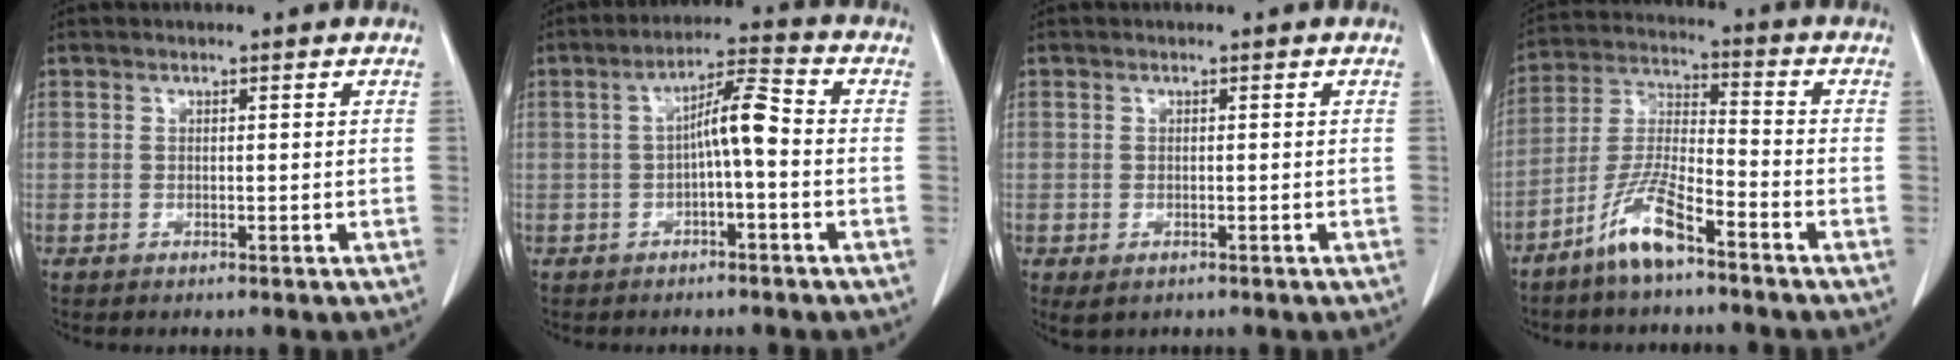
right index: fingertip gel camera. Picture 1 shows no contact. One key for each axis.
{"total": 6.0, "fx": -0.8, "fy": 0.9, "fz": 5.9, "tx": -0.101, "ty": 0.023, "tz": -0.015}
{"total": 2.0, "fx": -1.1, "fy": 1.1, "fz": 1.3, "tx": -0.025, "ty": -0.004, "tz": -0.008}
{"total": 9.2, "fx": -6.3, "fy": 1.4, "fz": 6.6, "tx": -0.143, "ty": -0.011, "tz": -0.128}